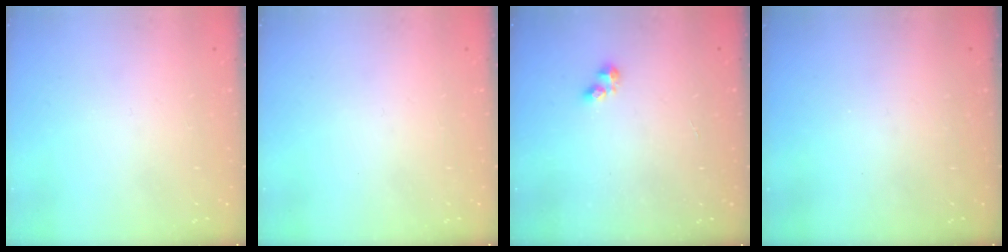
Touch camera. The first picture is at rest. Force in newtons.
{"total": 0.0}
{"total": 3.1, "press": 3.1, "slide": 0.4}
{"total": 0.0}